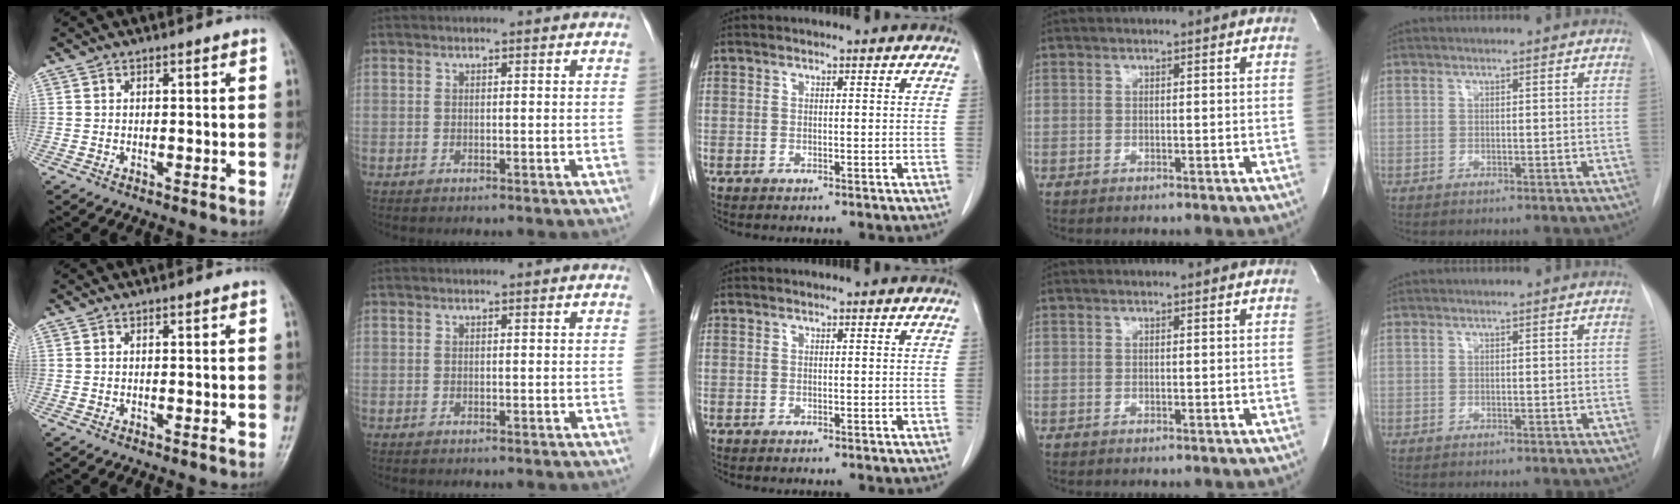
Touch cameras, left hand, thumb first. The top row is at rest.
{}